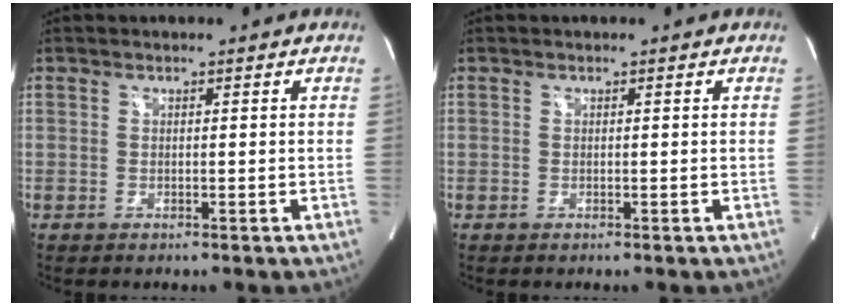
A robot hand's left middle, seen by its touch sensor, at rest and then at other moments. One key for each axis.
{"total": 0.0}